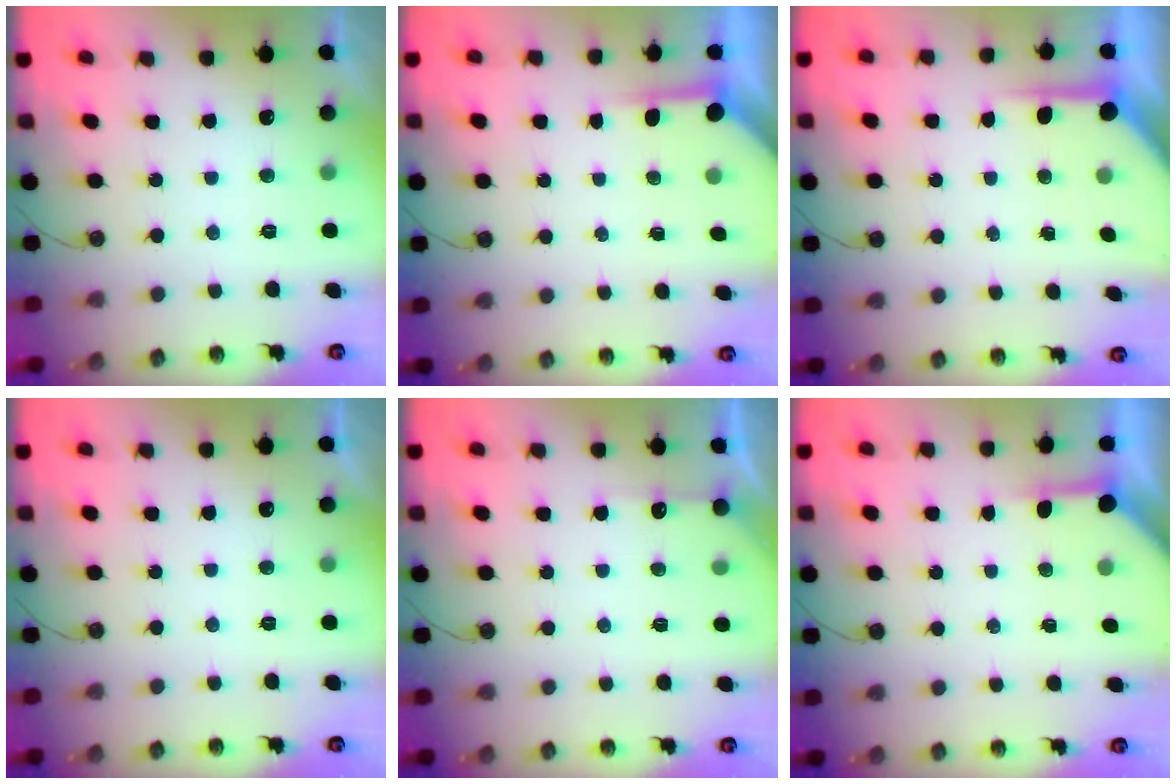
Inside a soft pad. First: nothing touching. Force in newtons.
{"total": 3.4, "press": 3.4, "slide": 0.5}
{"total": 6.5, "press": 6.5, "slide": 0.5}
{"total": 0.0}
{"total": 4.9, "press": 4.9, "slide": 0.5}
{"total": 3.9, "press": 3.9, "slide": 0.4}